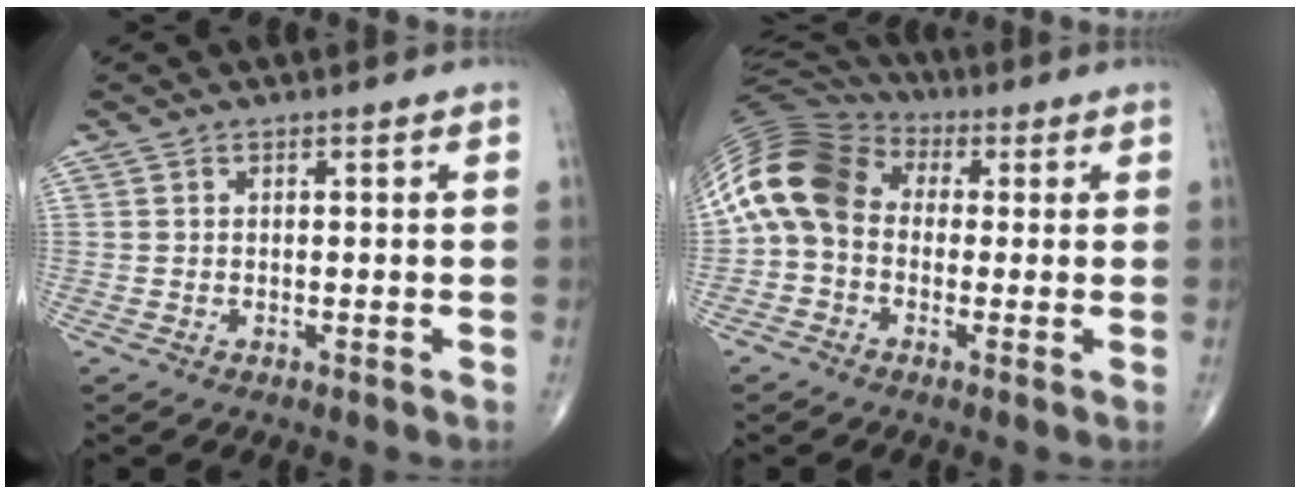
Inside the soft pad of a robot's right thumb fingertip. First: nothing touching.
{"total": 13.7, "force": [0.4, 10.4, 8.8], "torque": [-0.175, 0.038, -0.005]}